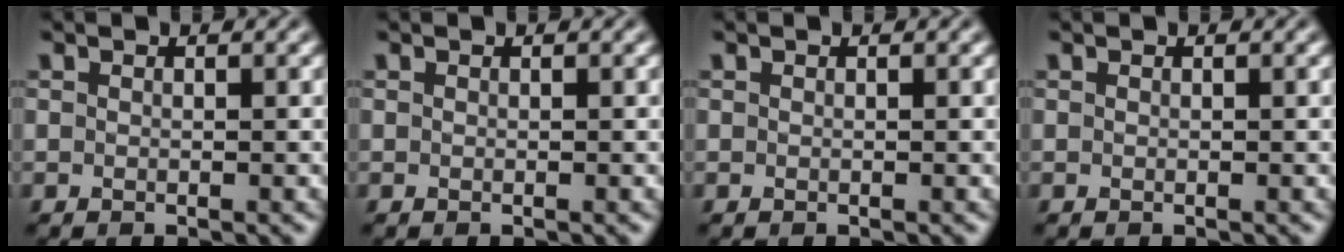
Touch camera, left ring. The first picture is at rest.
{"total": 0.0}
{"total": 0.0}
{"total": 0.0}